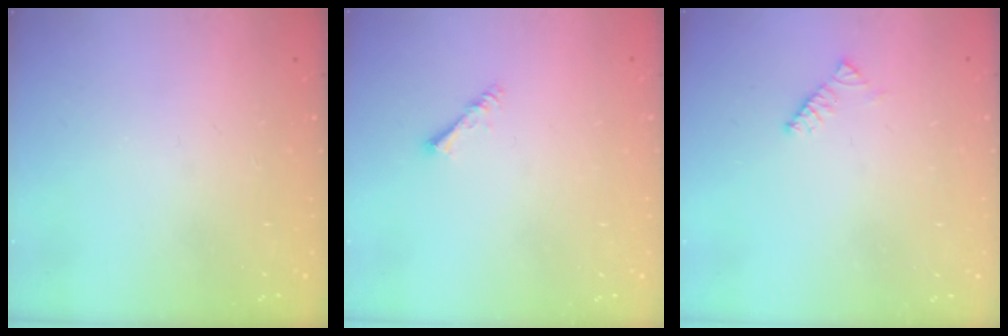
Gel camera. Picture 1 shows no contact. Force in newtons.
{"total": 1.6, "press": 1.5, "slide": 0.3}
{"total": 2.9, "press": 2.9, "slide": 0.5}